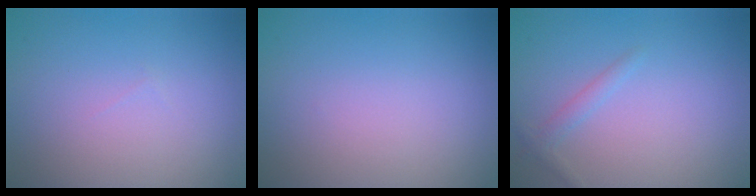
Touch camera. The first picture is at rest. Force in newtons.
{"total": 0.0}
{"total": 1.1, "press": 1.1, "slide": 0.0}